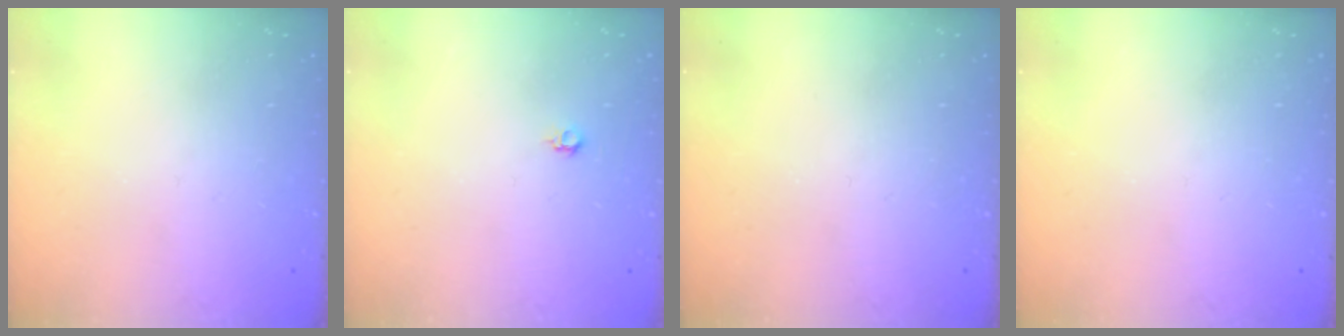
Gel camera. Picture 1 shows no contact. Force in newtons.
{"total": 4.0, "press": 4.0, "slide": 0.6}
{"total": 0.0}
{"total": 0.0}